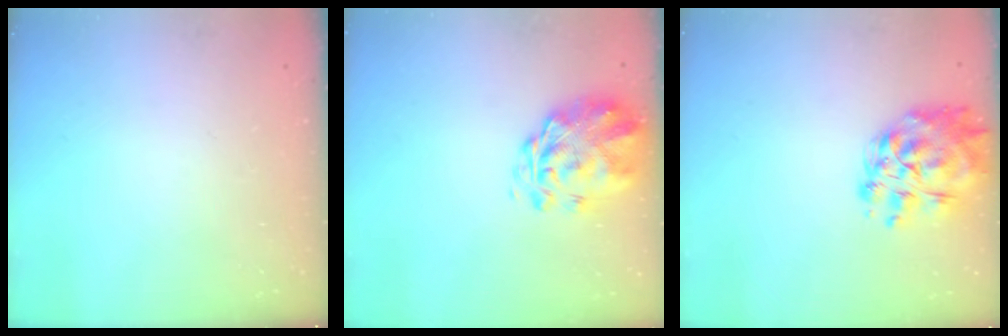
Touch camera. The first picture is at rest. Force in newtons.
{"total": 3.0, "press": 2.5, "slide": 1.7}
{"total": 13.2, "press": 12.5, "slide": 4.2}